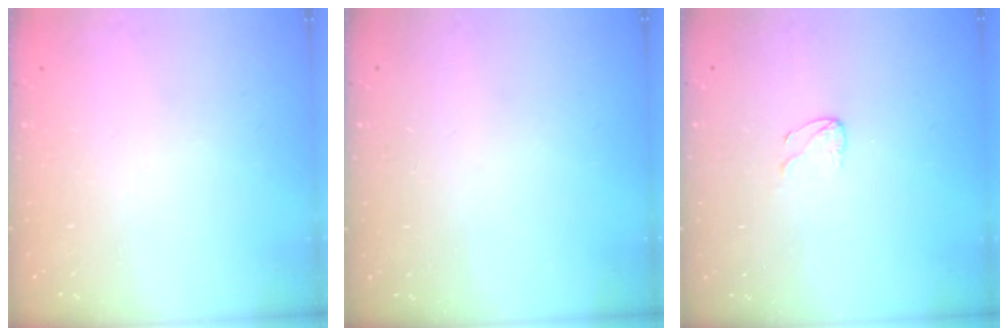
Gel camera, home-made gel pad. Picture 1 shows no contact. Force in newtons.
{"total": 0.0}
{"total": 3.2, "press": 3.2, "slide": 0.3}